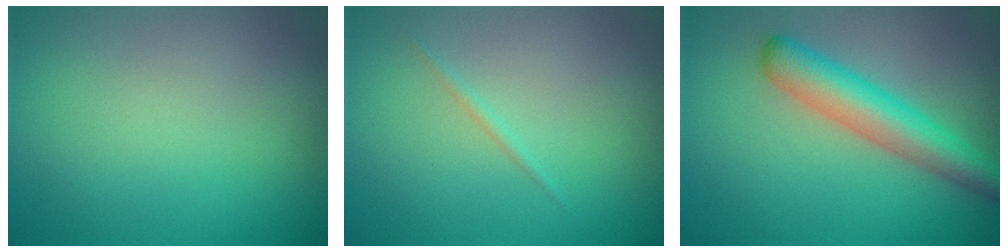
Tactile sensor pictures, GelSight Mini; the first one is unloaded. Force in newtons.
{"total": 0.6, "press": 0.6, "slide": 0.0}
{"total": 4.8, "press": 4.8, "slide": 0.1}